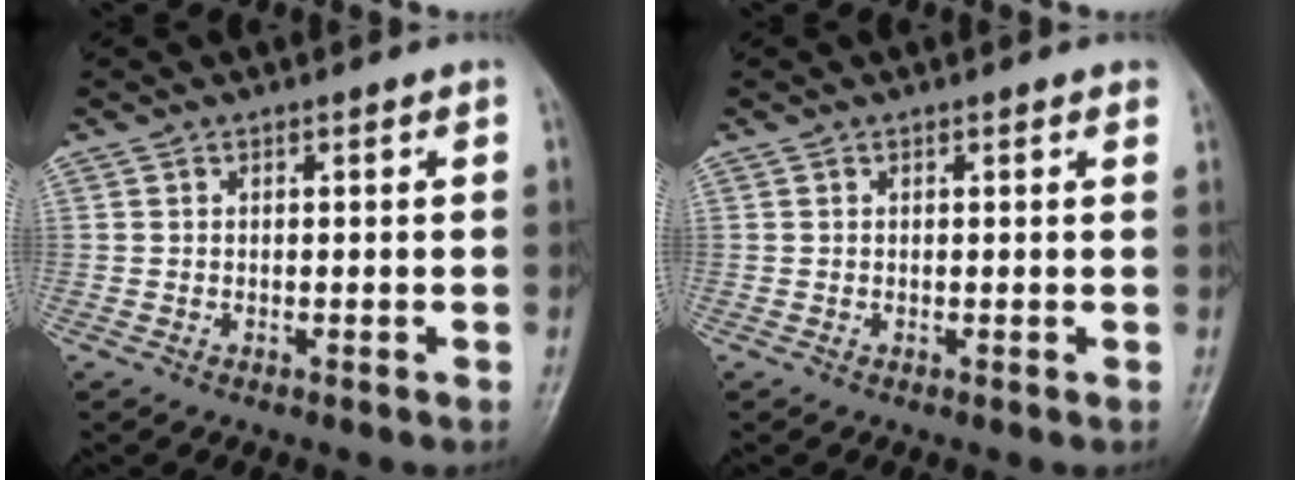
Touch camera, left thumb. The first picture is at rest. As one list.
[{"total": 1.2, "force": [0.9, 0.3, 0.8], "torque": [-0.006, 0.002, 0.007]}]